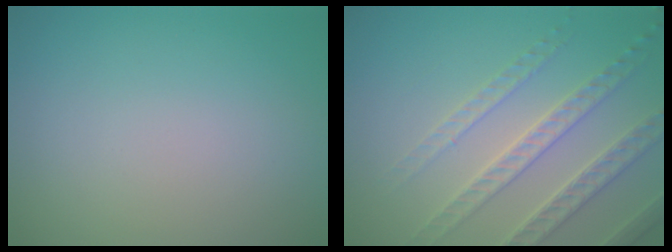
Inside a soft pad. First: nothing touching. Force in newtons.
{"total": 3.9, "press": 3.8, "slide": 1.0}